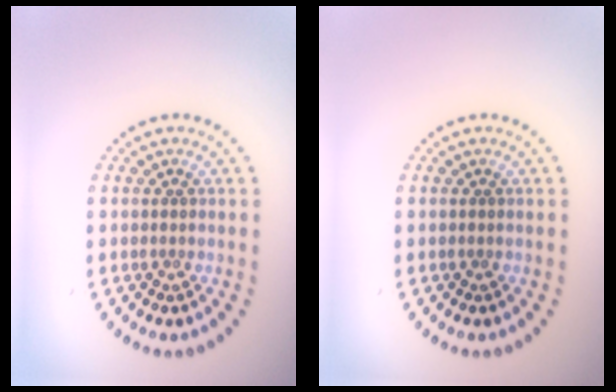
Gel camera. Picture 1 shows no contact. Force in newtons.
{"total": 0.0}